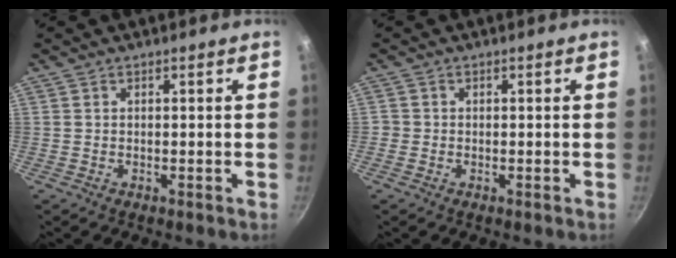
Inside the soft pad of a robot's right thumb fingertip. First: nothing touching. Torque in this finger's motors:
{"motor_torque": [-0.08, 0.31, 0.04, 0.55, 0.03]}